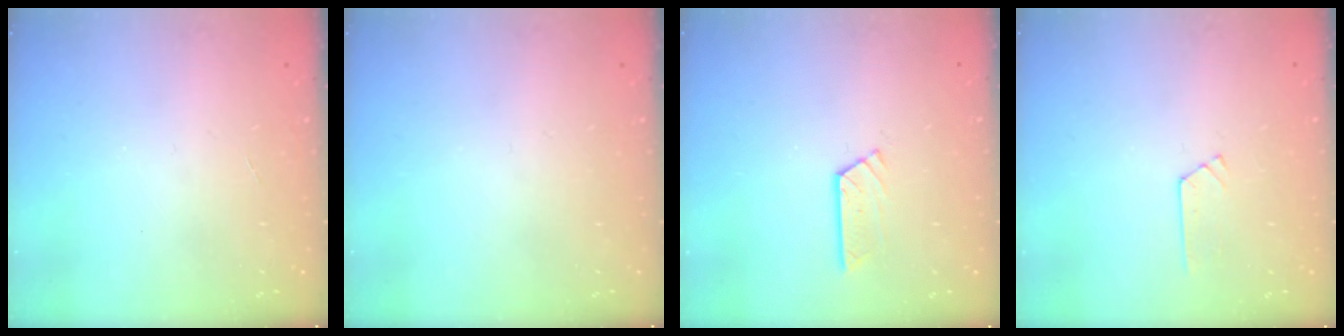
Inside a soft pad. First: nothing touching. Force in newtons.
{"total": 0.0}
{"total": 5.3, "press": 5.3, "slide": 0.2}
{"total": 3.2, "press": 3.2, "slide": 0.4}